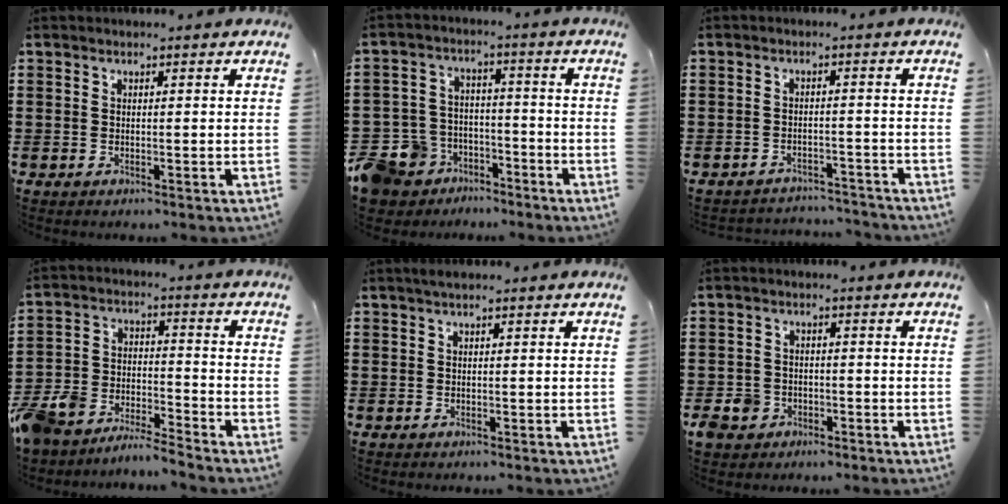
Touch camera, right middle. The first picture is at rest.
{"total": 8.7, "force": [-6.9, 5.2, 1.3], "torque": [-0.066, 0.024, -0.138]}
{"total": 2.9, "force": [-2.9, 0.4, -0.3], "torque": [-0.002, 0.002, -0.065]}
{"total": 7.6, "force": [-7.5, 0.9, 0.7], "torque": [-0.038, 0.010, -0.157]}
{"total": 0.6, "force": [0.3, 0.0, 0.6], "torque": [-0.010, 0.003, 0.005]}
{"total": 3.3, "force": [-1.9, 2.6, 0.9], "torque": [-0.029, 0.000, -0.041]}